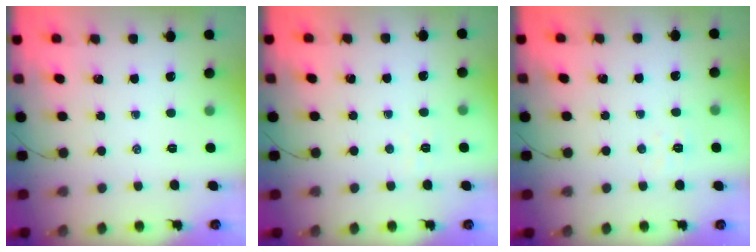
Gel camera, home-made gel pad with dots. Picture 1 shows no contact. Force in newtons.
{"total": 2.8, "press": 2.7, "slide": 0.8}
{"total": 2.5, "press": 2.4, "slide": 0.7}